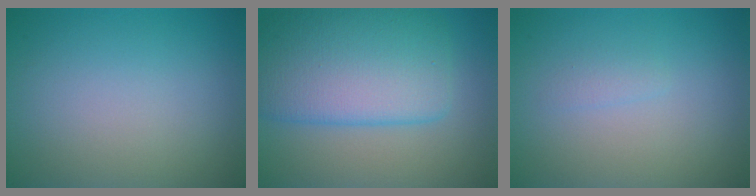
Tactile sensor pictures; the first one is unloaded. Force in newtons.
{"total": 8.2, "press": 8.2, "slide": 0.1}
{"total": 0.7, "press": 0.7, "slide": 0.0}